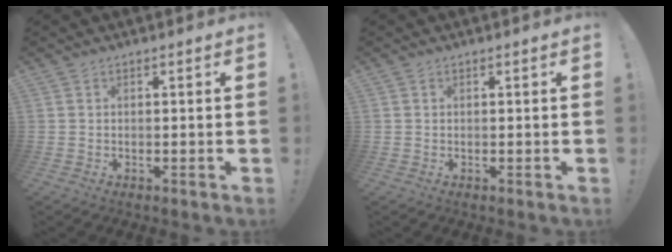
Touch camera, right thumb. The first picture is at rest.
{"total": 0.0}